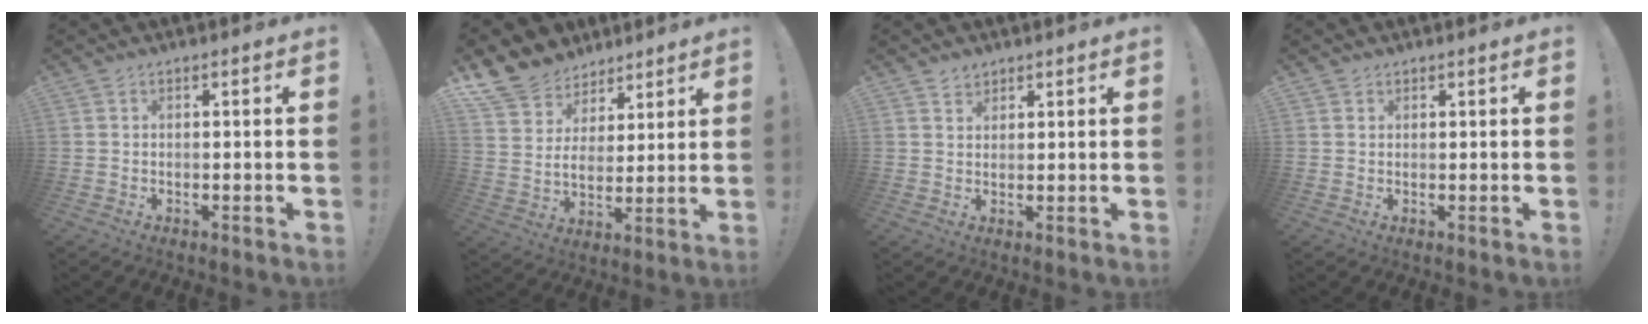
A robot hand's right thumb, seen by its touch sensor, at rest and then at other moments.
{"total": 11.5, "force": [8.0, 7.9, 2.4], "torque": [-0.051, -0.058, 0.160]}
{"total": 2.7, "force": [2.2, 1.6, 0.2], "torque": [0.003, -0.013, 0.041]}
{"total": 1.3, "force": [1.0, 0.8, 0.1], "torque": [0.002, -0.005, 0.018]}